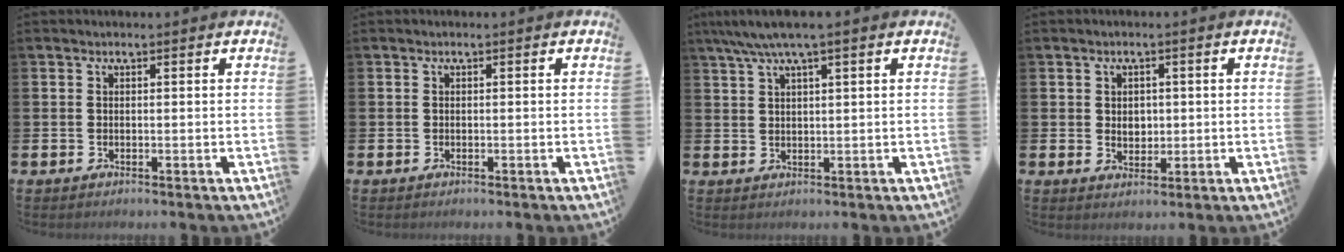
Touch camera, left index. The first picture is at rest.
{"total": 0.0}
{"total": 4.5, "force": [3.2, 0.3, 3.0], "torque": [-0.072, 0.001, 0.059]}
{"total": 2.1, "force": [0.9, 1.7, 0.9], "torque": [-0.003, 0.002, 0.011]}